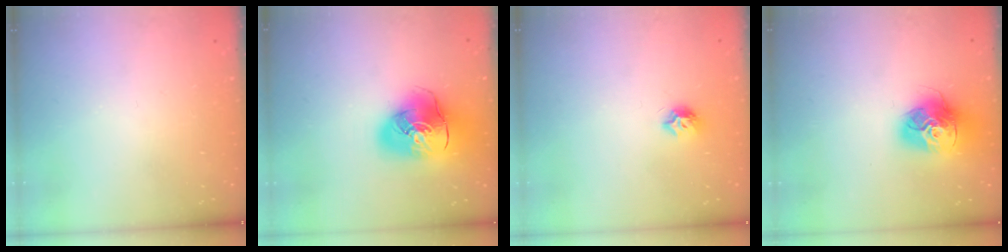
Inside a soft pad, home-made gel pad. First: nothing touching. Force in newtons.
{"total": 15.3, "press": 15.2, "slide": 2.2}
{"total": 7.1, "press": 7.1, "slide": 0.8}
{"total": 15.4, "press": 15.3, "slide": 1.5}